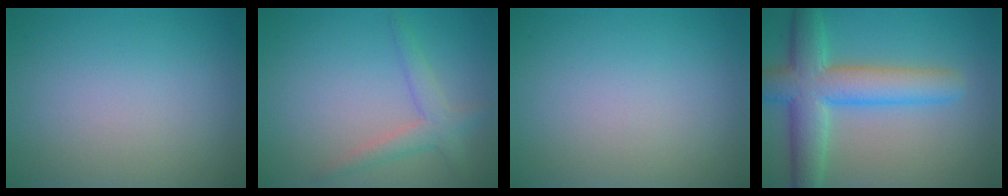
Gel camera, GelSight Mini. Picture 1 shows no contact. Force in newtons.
{"total": 2.4, "press": 2.4, "slide": 0.2}
{"total": 0.0}
{"total": 7.7, "press": 7.7, "slide": 0.3}